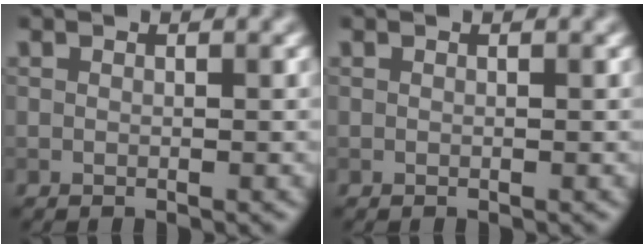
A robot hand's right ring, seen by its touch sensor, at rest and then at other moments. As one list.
[{"total": 0.0}]